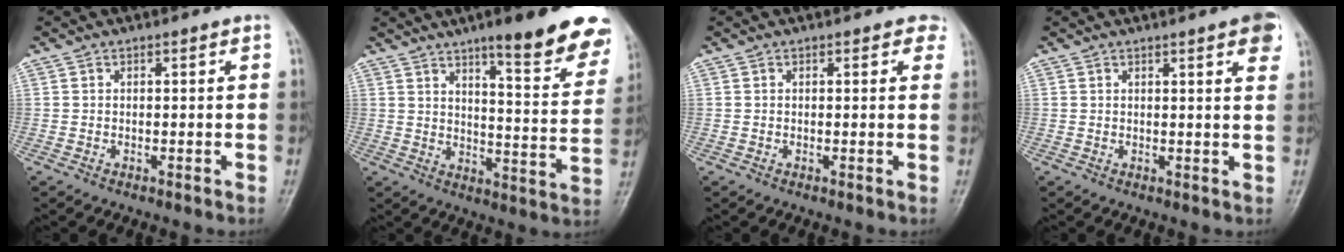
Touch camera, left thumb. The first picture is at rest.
{"total": 18.6, "force": [12.5, 3.8, 13.2], "torque": [-0.135, -0.066, 0.165]}
{"total": 1.8, "force": [1.1, 1.1, 0.9], "torque": [0.011, -0.002, 0.005]}
{"total": 5.3, "force": [2.9, 0.8, 4.4], "torque": [-0.043, -0.004, 0.031]}